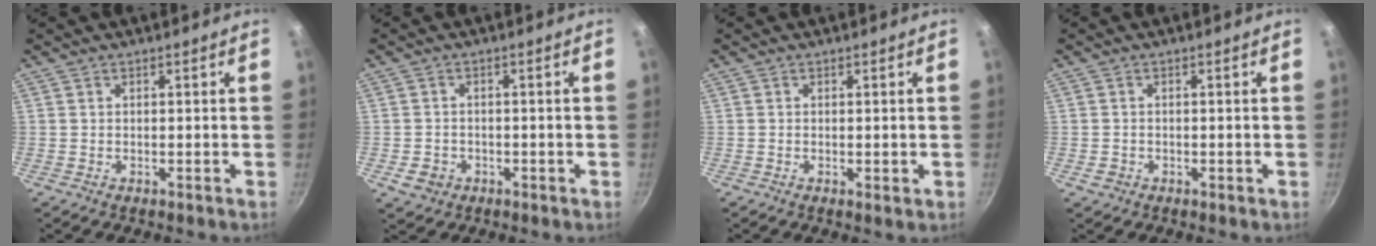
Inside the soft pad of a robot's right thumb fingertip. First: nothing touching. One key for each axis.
{"total": 3.9, "fx": -1.3, "fy": 3.3, "fz": 1.6, "tx": -0.019, "ty": 0.014, "tz": -0.013}
{"total": 1.3, "fx": -0.2, "fy": 0.6, "fz": 1.2, "tx": -0.017, "ty": -0.003, "tz": -0.003}
{"total": 1.7, "fx": -0.6, "fy": 1.4, "fz": 0.8, "tx": -0.011, "ty": 0.003, "tz": -0.008}